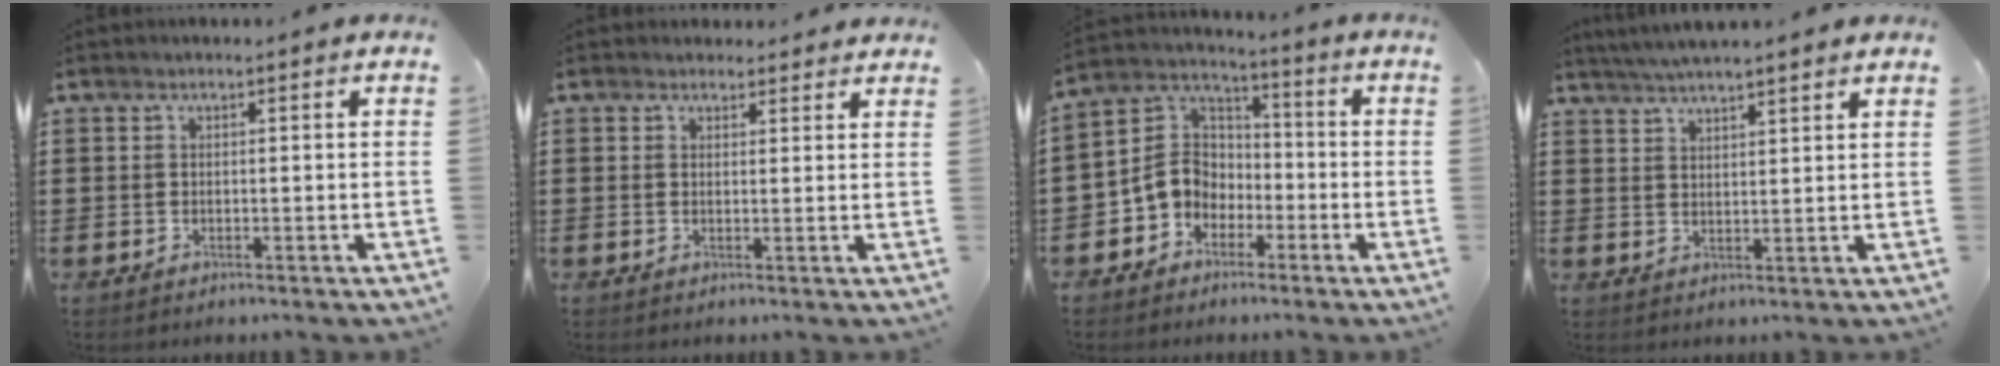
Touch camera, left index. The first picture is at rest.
{"total": 2.0, "force": [1.7, 1.1, -0.1], "torque": [0.004, 0.001, 0.031]}
{"total": 7.5, "force": [-2.7, 6.6, 2.5], "torque": [-0.086, 0.016, -0.060]}
{"total": 3.7, "force": [3.5, -0.4, 1.1], "torque": [-0.032, -0.008, 0.063]}